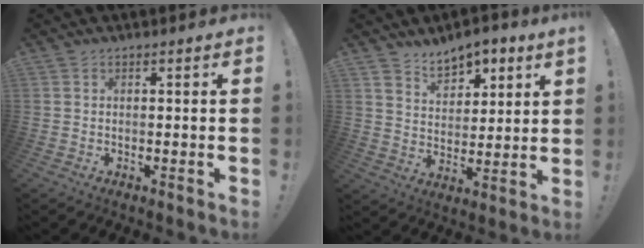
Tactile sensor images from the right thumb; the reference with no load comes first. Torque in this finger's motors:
{"motor_torque": [-0.67, 0.85, -0.03, 0.35, 0.02]}